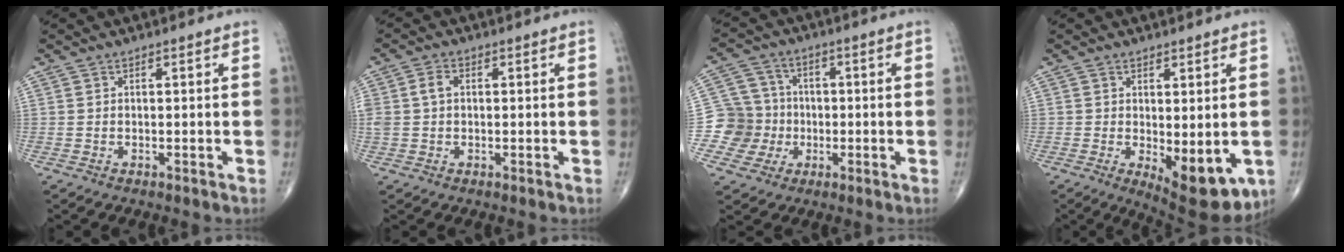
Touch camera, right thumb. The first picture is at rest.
{"total": 4.0, "force": [0.5, 2.9, 2.8], "torque": [-0.071, 0.016, 0.010]}
{"total": 7.4, "force": [-1.6, 7.2, 0.1], "torque": [0.034, 0.019, -0.036]}
{"total": 11.0, "force": [-2.8, 4.7, 9.6], "torque": [-0.106, -0.021, -0.024]}